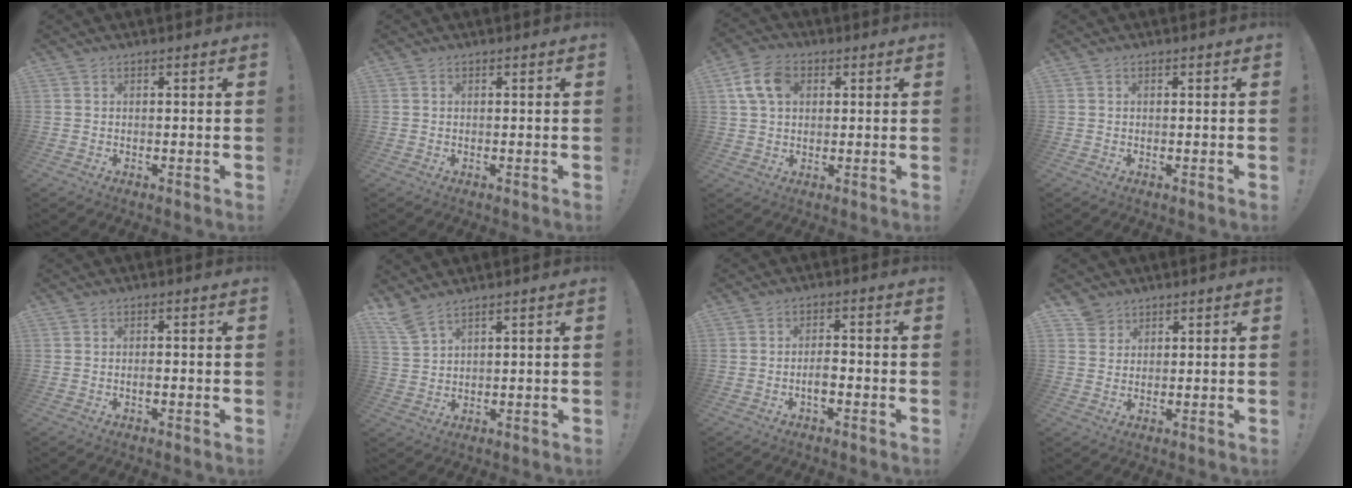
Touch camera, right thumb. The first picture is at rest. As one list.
[{"total": 0.0}, {"total": 9.9, "force": [3.1, 6.9, 6.4], "torque": [-0.117, 0.011, 0.062]}, {"total": 0.0}, {"total": 1.3, "force": [-0.9, 0.3, 0.9], "torque": [-0.017, 0.001, -0.015]}, {"total": 5.0, "force": [4.0, 1.0, 2.8], "torque": [-0.063, -0.019, 0.078]}, {"total": 3.9, "force": [-1.8, 1.5, 3.2], "torque": [-0.045, 0.002, -0.032]}, {"total": 4.6, "force": [3.2, 3.3, 0.4], "torque": [-0.003, -0.021, 0.061]}]